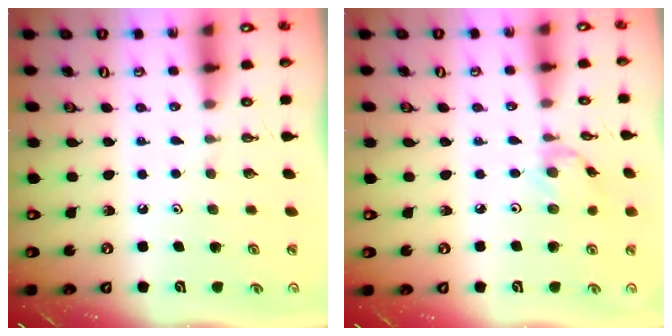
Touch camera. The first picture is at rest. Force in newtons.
{"total": 1.0, "press": 1.0, "slide": 0.3}